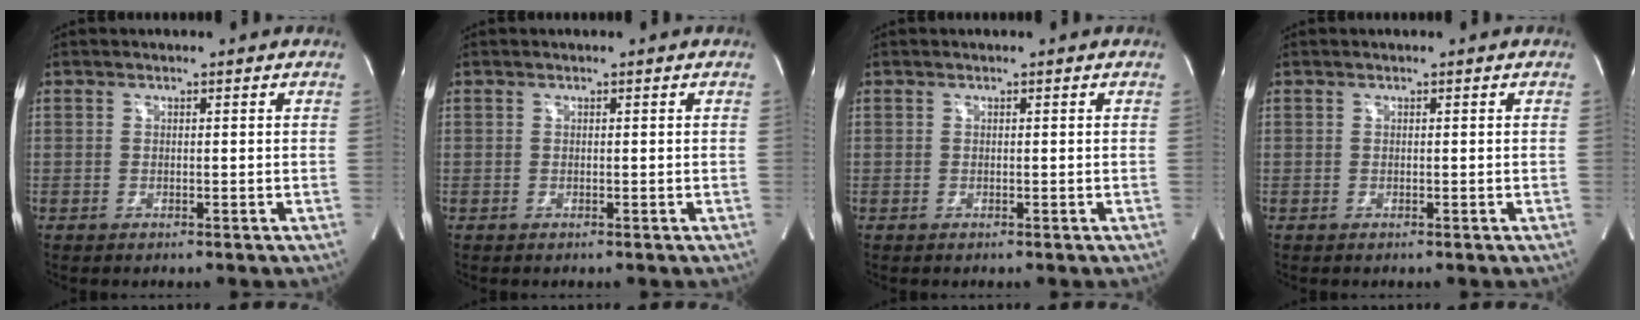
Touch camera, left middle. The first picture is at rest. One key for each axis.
{"total": 0.0}
{"total": 0.0}
{"total": 0.0}